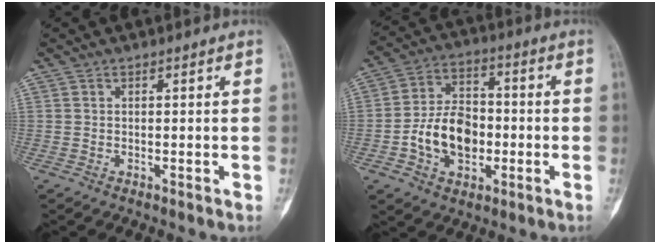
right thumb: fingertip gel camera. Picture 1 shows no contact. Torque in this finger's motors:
{"motor_torque": [0.71, 0.58, 0.91, -0.05, 0.05]}